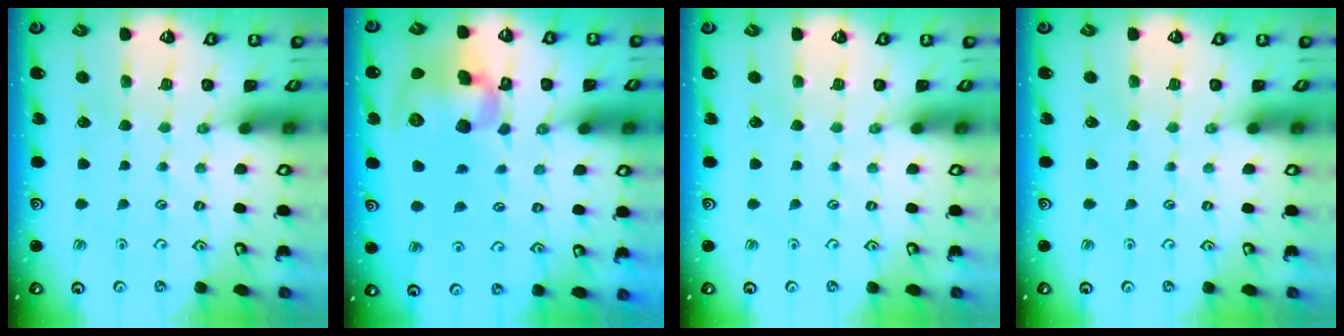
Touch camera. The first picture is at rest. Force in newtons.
{"total": 15.0, "press": 14.8, "slide": 2.4}
{"total": 0.0}
{"total": 0.0}